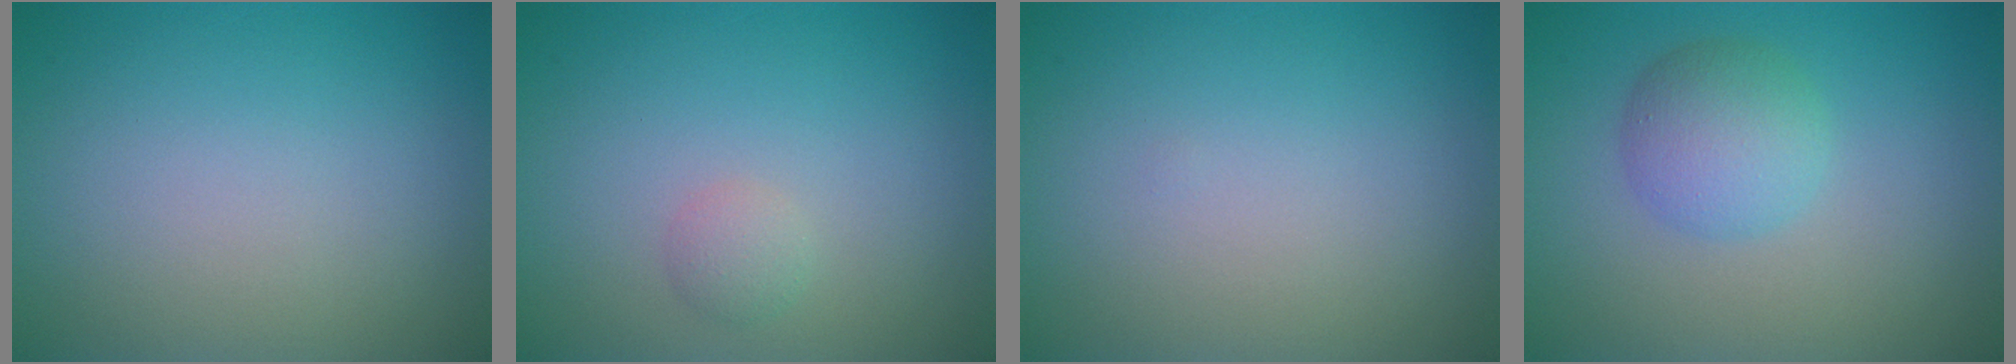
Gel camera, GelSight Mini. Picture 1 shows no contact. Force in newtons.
{"total": 1.1, "press": 1.1, "slide": 0.0}
{"total": 0.0}
{"total": 3.5, "press": 3.5, "slide": 0.1}